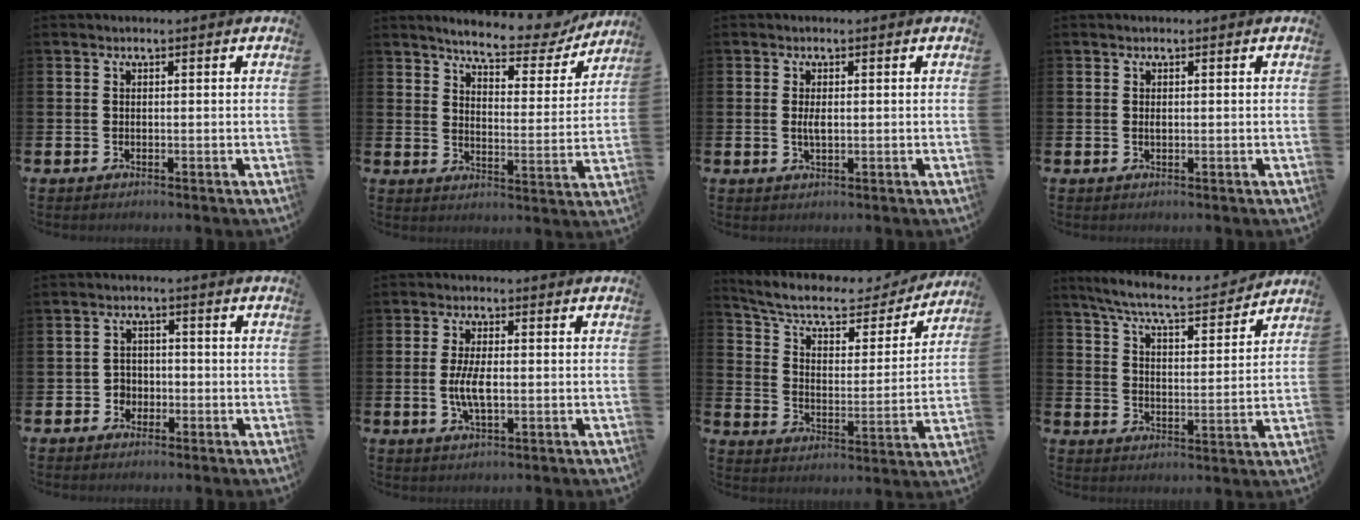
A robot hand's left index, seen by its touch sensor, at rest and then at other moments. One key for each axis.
{"total": 6.5, "fx": 6.0, "fy": 1.3, "fz": 2.1, "tx": -0.051, "ty": -0.044, "tz": 0.098}
{"total": 1.9, "fx": 0.2, "fy": 0.7, "fz": 1.7, "tx": -0.030, "ty": 0.000, "tz": 0.001}
{"total": 0.5, "fx": 0.2, "fy": 0.2, "fz": 0.5, "tx": -0.005, "ty": -0.001, "tz": 0.002}
{"total": 2.5, "fx": -1.2, "fy": 2.1, "fz": 0.3, "tx": -0.010, "ty": 0.005, "tz": -0.031}
{"total": 4.6, "fx": -0.3, "fy": 1.8, "fz": 4.2, "tx": -0.086, "ty": -0.003, "tz": -0.013}
{"total": 8.6, "fx": 7.3, "fy": 3.0, "fz": 3.4, "tx": -0.093, "ty": -0.049, "tz": 0.120}
{"total": 7.1, "fx": 6.6, "fy": 0.6, "fz": 2.6, "tx": -0.078, "ty": -0.043, "tz": 0.111}